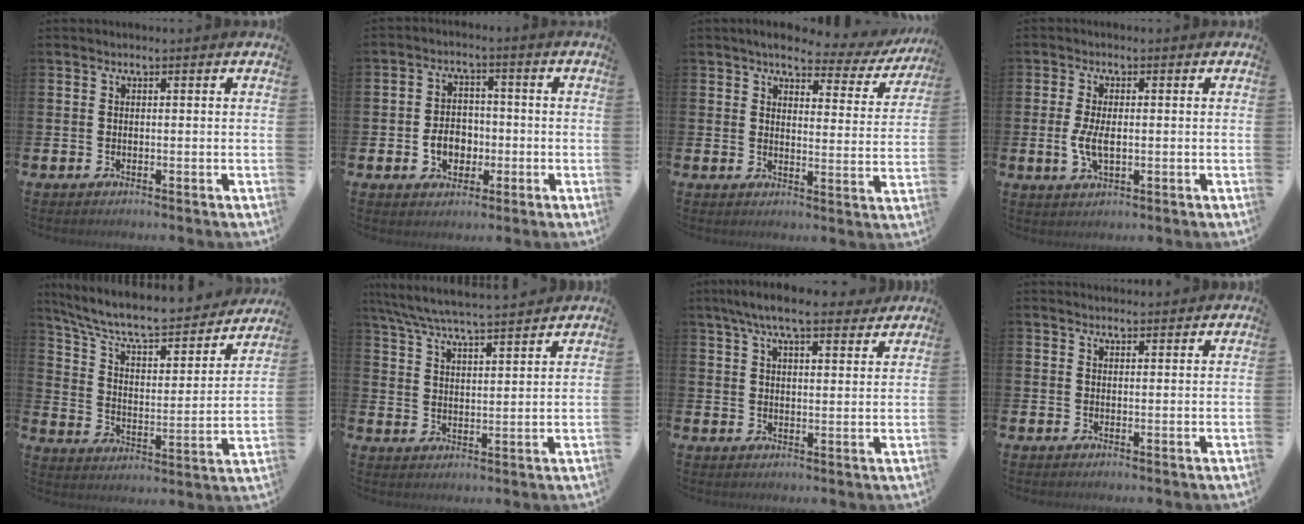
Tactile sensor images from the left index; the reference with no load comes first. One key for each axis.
{"total": 4.8, "fx": -1.2, "fy": 3.7, "fz": 2.8, "tx": -0.041, "ty": 0.000, "tz": -0.029}
{"total": 4.6, "fx": 4.0, "fy": 1.5, "fz": 1.6, "tx": -0.033, "ty": -0.028, "tz": 0.061}
{"total": 3.9, "fx": -0.1, "fy": 1.9, "fz": 3.4, "tx": -0.071, "ty": 0.002, "tz": -0.006}
{"total": 8.4, "fx": 7.4, "fy": 2.0, "fz": 3.3, "tx": -0.094, "ty": -0.056, "tz": 0.121}
{"total": 6.3, "fx": 6.0, "fy": 0.3, "fz": 1.9, "tx": -0.060, "ty": -0.037, "tz": 0.106}
{"total": 7.4, "fx": 6.5, "fy": 1.4, "fz": 3.3, "tx": -0.065, "ty": -0.023, "tz": 0.115}
{"total": 1.1, "fx": 1.1, "fy": 0.2, "fz": 0.0, "tx": 0.009, "ty": -0.005, "tz": 0.018}